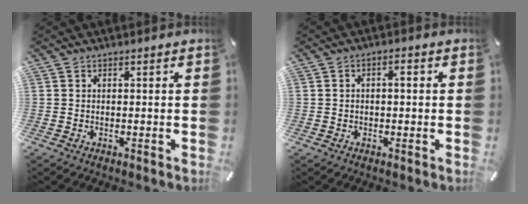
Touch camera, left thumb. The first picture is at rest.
{"total": 2.4, "force": [0.2, 1.5, 1.9], "torque": [-0.031, 0.005, -0.002]}